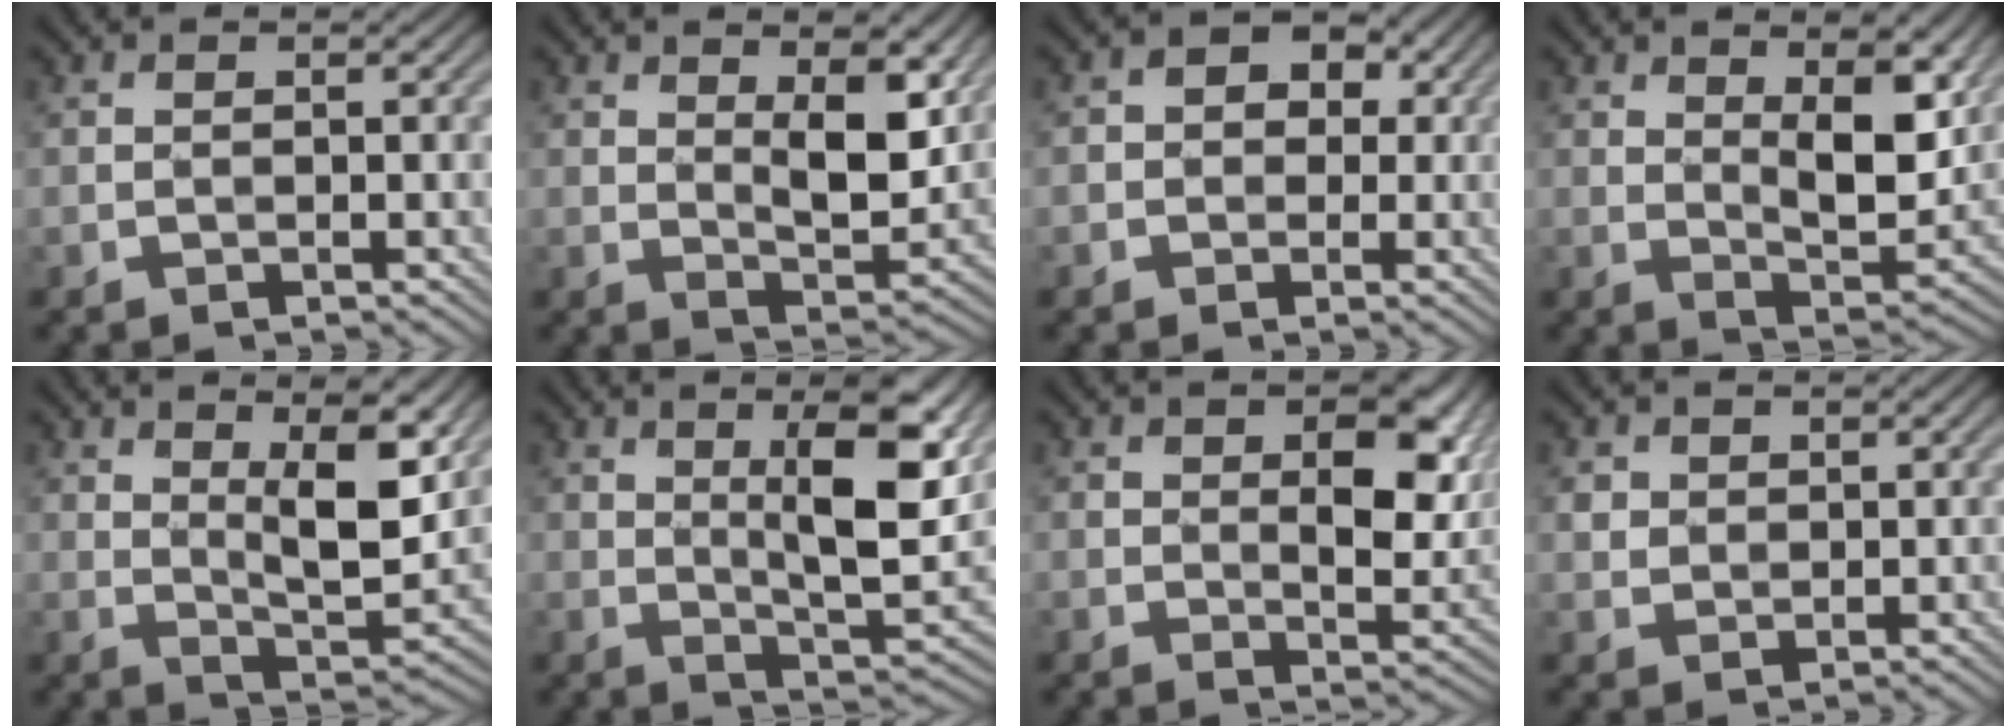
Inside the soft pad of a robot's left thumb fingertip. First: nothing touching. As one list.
[{"total": 7.7, "force": [2.9, 3.4, 6.3], "torque": [-0.108, -0.010, 0.049]}, {"total": 5.4, "force": [1.1, 4.5, 2.9], "torque": [-0.034, 0.014, -0.007]}, {"total": 9.1, "force": [3.6, 4.0, 7.4], "torque": [-0.127, -0.010, 0.059]}, {"total": 10.1, "force": [4.5, 3.3, 8.4], "torque": [-0.146, -0.006, 0.071]}, {"total": 12.3, "force": [4.4, 3.7, 10.9], "torque": [-0.173, -0.004, 0.074]}, {"total": 9.0, "force": [1.7, 5.1, 7.3], "torque": [-0.113, -0.011, 0.030]}, {"total": 2.1, "force": [0.9, 1.8, 0.5], "torque": [-0.023, 0.000, 0.018]}]